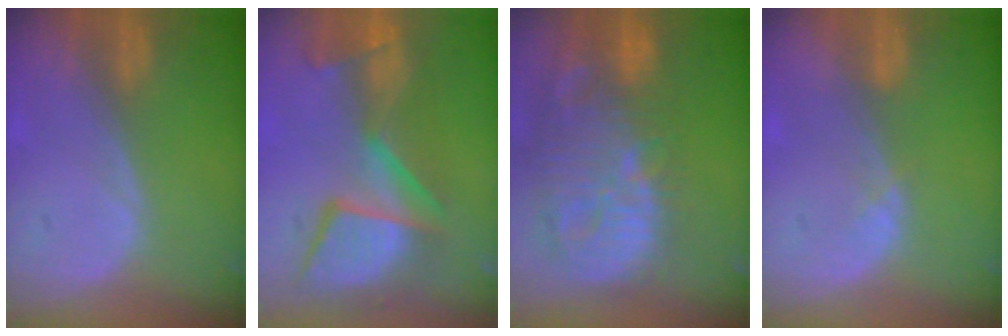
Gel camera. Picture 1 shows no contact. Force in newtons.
{"total": 12.2, "press": 11.1, "slide": 5.1}
{"total": 14.4, "press": 12.5, "slide": 7.1}
{"total": 0.9, "press": 0.9, "slide": 0.3}